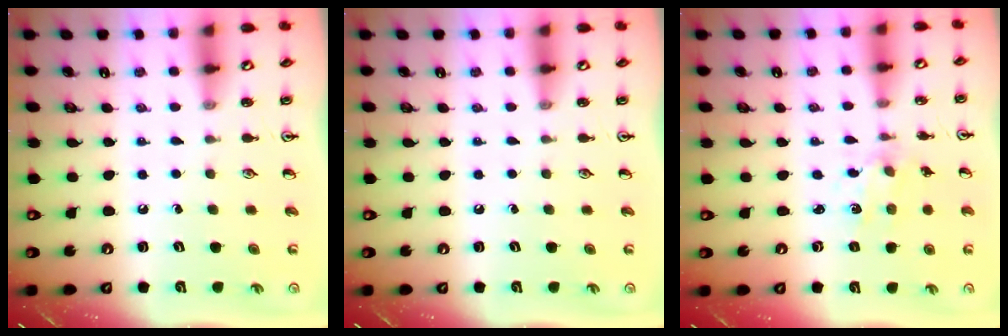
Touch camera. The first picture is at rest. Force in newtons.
{"total": 0.0}
{"total": 1.7, "press": 1.6, "slide": 0.2}